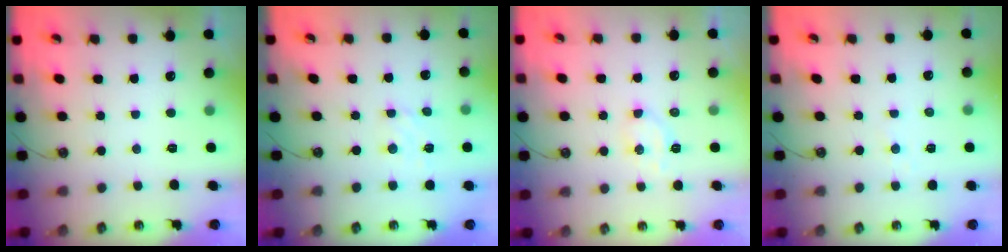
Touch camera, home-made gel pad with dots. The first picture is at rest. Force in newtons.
{"total": 4.1, "press": 4.1, "slide": 0.4}
{"total": 4.0, "press": 3.9, "slide": 0.7}
{"total": 3.5, "press": 3.5, "slide": 0.5}